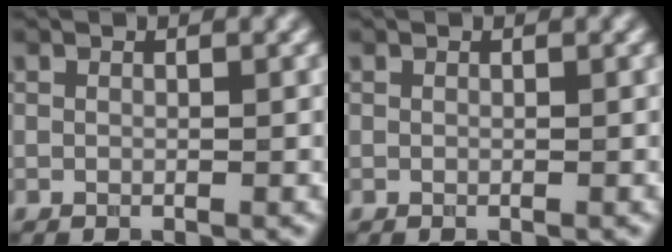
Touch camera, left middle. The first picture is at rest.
{"total": 0.0}